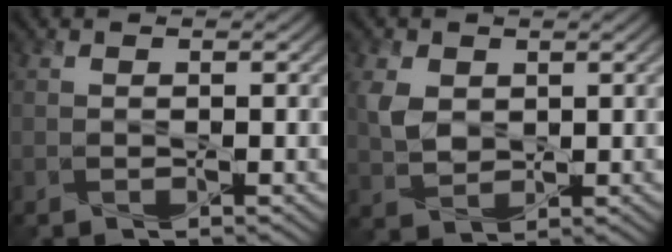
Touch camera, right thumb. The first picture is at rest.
{"total": 4.1, "force": [1.1, 3.1, 2.5], "torque": [-0.068, -0.002, 0.025]}